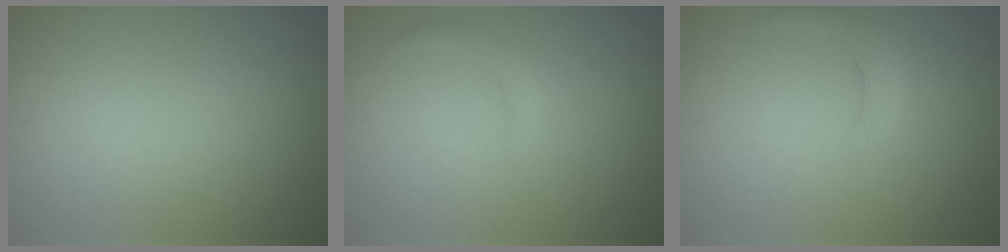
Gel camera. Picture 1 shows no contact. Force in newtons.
{"total": 1.1, "press": 1.1, "slide": 0.1}
{"total": 2.0, "press": 2.0, "slide": 0.1}